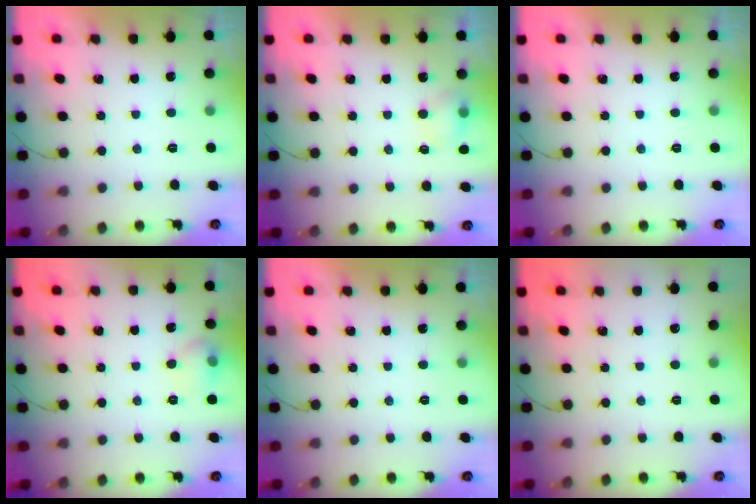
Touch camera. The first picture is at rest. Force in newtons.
{"total": 5.1, "press": 4.9, "slide": 1.4}
{"total": 0.0}
{"total": 6.3, "press": 6.2, "slide": 1.4}
{"total": 0.0}
{"total": 0.0}